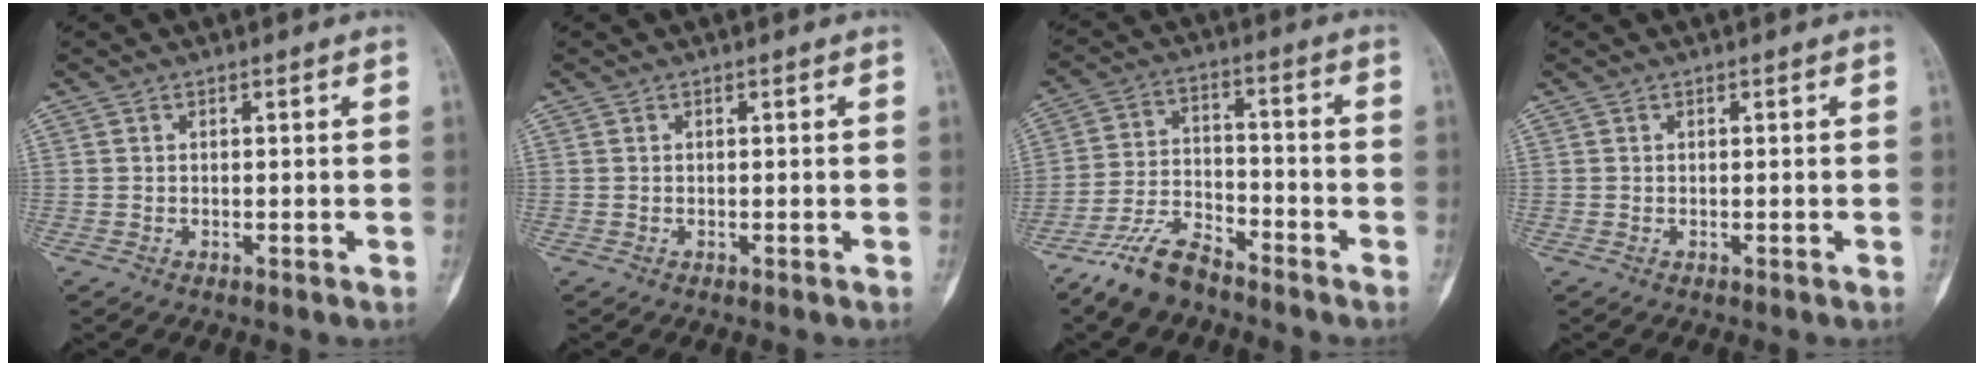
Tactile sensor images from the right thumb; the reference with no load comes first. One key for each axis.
{"total": 0.0}
{"total": 9.6, "fx": -7.6, "fy": 3.8, "fz": 4.6, "tx": -0.087, "ty": 0.041, "tz": -0.152}
{"total": 0.0}